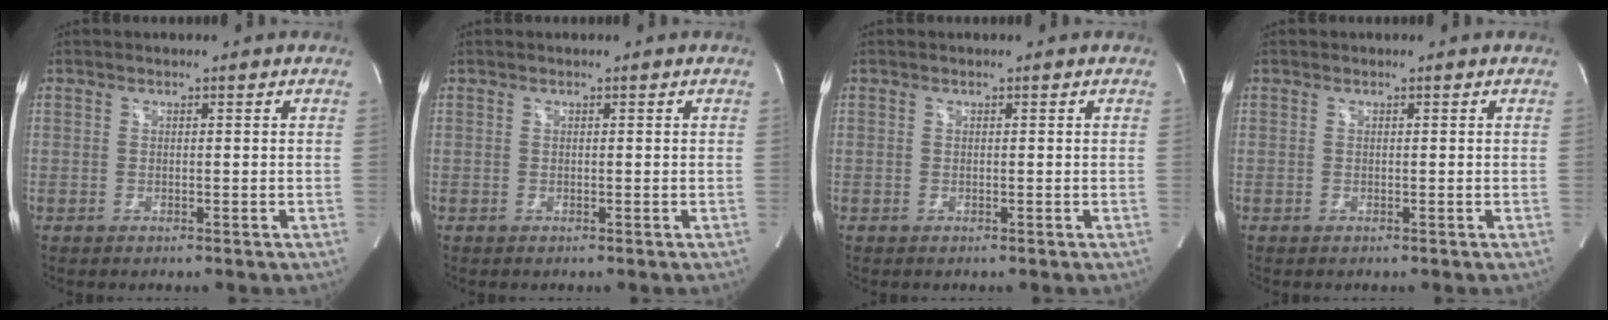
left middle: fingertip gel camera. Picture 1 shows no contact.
{"total": 0.0}
{"total": 0.0}
{"total": 0.0}